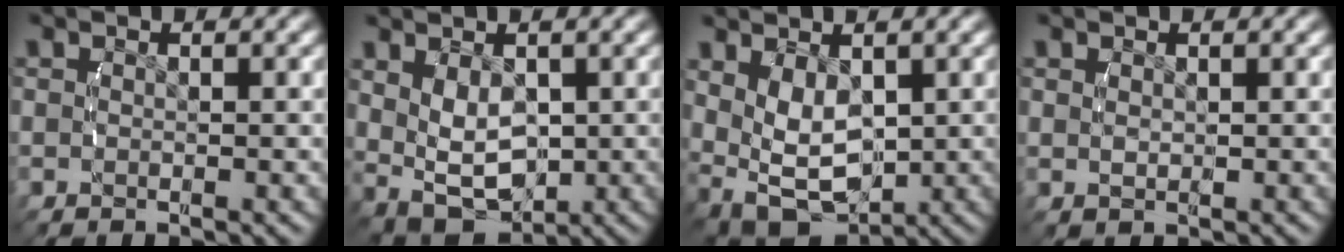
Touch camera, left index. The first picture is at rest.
{"total": 8.3, "force": [0.4, 6.3, 5.4], "torque": [-0.115, -0.024, 0.011]}
{"total": 9.4, "force": [-0.8, 7.5, 5.6], "torque": [-0.137, -0.047, -0.001]}
{"total": 0.8, "force": [0.3, 0.4, 0.7], "torque": [-0.013, -0.005, 0.012]}